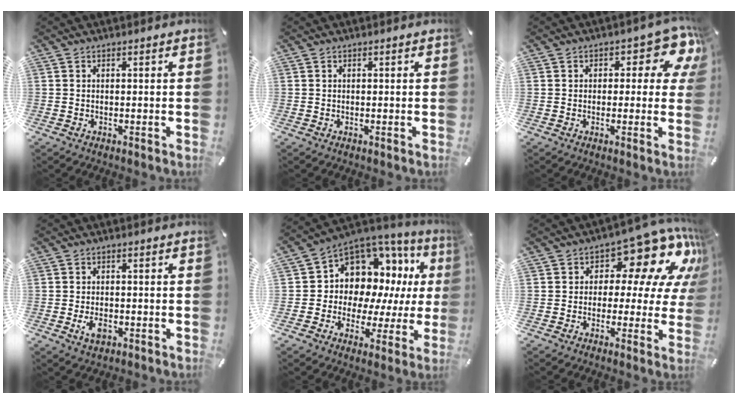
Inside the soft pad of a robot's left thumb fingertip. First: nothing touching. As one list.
[{"total": 0.0}, {"total": 8.7, "force": [3.9, 4.7, 6.3], "torque": [-0.070, -0.016, 0.061]}, {"total": 3.6, "force": [-1.1, 2.1, 2.7], "torque": [-0.060, 0.001, -0.022]}, {"total": 10.9, "force": [4.5, 9.0, 4.1], "torque": [-0.067, -0.061, 0.090]}, {"total": 14.1, "force": [7.7, 7.6, 9.0], "torque": [-0.123, -0.059, 0.130]}]